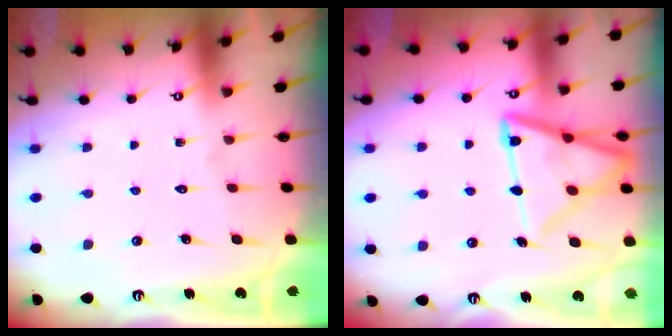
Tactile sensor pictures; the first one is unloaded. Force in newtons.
{"total": 16.2, "press": 16.1, "slide": 1.6}